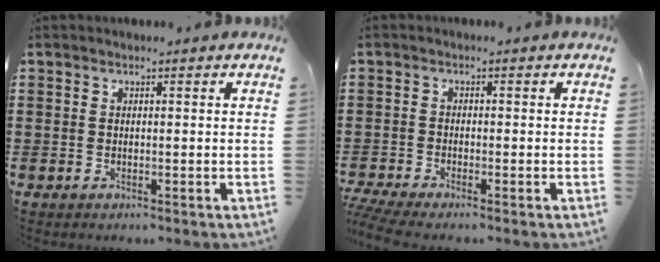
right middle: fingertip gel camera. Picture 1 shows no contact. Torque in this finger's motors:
{"motor_torque": [1.26, -0.57, 0.25, 0.19]}